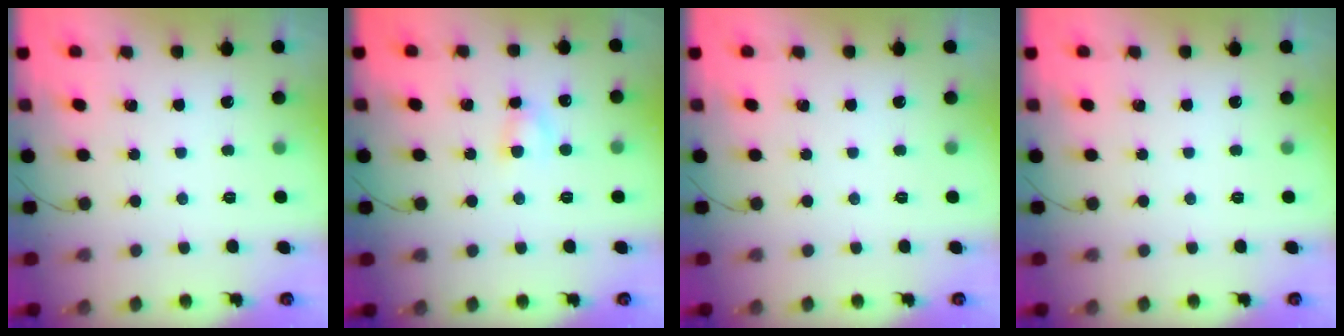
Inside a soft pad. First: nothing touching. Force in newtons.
{"total": 3.0, "press": 2.8, "slide": 0.9}
{"total": 0.0}
{"total": 0.0}